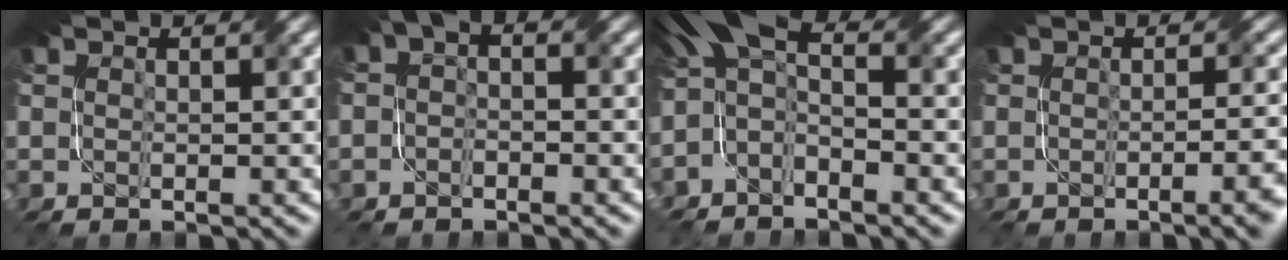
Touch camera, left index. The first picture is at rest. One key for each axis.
{"total": 2.1, "fx": 0.2, "fy": 1.3, "fz": 1.6, "tx": -0.027, "ty": 0.005, "tz": -0.009}
{"total": 4.8, "fx": -1.7, "fy": 2.5, "fz": 3.8, "tx": -0.073, "ty": 0.011, "tz": -0.045}
{"total": 4.3, "fx": -1.5, "fy": 1.4, "fz": 3.8, "tx": -0.020, "ty": 0.003, "tz": -0.014}